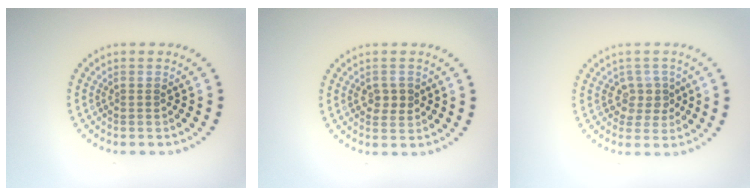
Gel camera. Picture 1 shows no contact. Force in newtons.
{"total": 1.9, "press": 1.9, "slide": 0.1}
{"total": 2.2, "press": 1.9, "slide": 1.1}